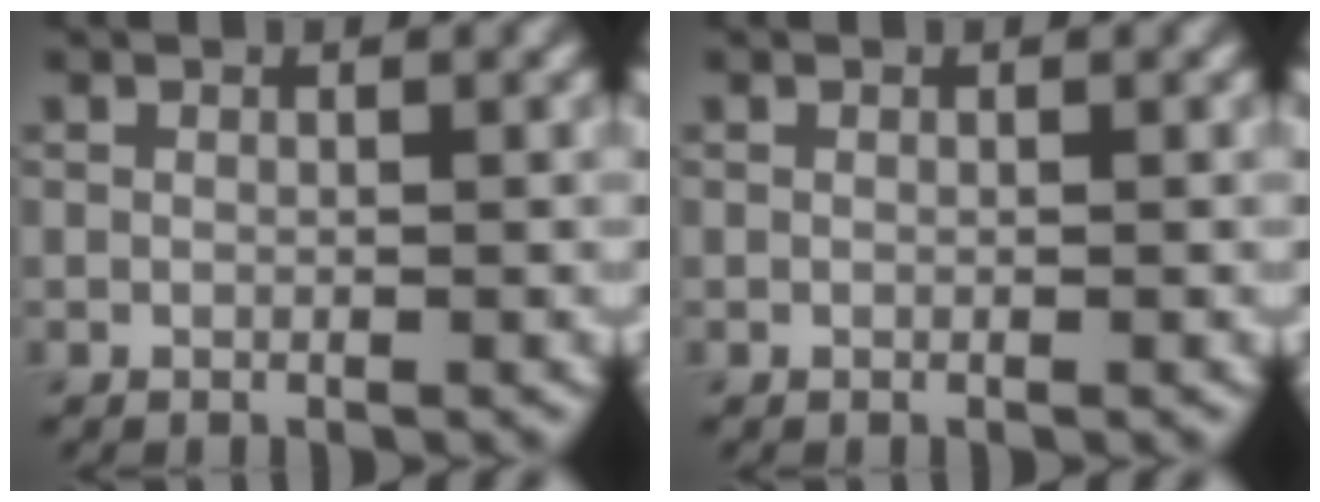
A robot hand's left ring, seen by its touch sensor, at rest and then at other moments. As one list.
[{"total": 0.0}]